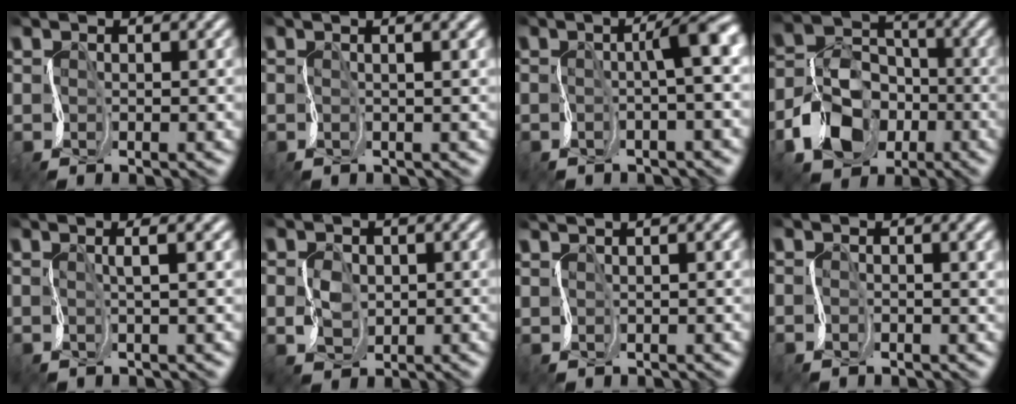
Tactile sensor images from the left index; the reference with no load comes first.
{"total": 2.9, "force": [1.6, 1.1, 2.2], "torque": [-0.022, 0.027, -0.005]}
{"total": 2.9, "force": [0.1, 0.0, 2.9], "torque": [-0.041, 0.014, -0.009]}
{"total": 6.3, "force": [-2.9, 5.1, 2.1], "torque": [-0.053, 0.009, -0.068]}
{"total": 1.7, "force": [1.1, 0.1, 1.2], "torque": [-0.011, 0.012, 0.008]}
{"total": 1.3, "force": [0.6, 1.2, -0.2], "torque": [-0.013, 0.009, 0.011]}
{"total": 2.2, "force": [1.6, 0.9, 1.2], "torque": [-0.004, 0.024, 0.002]}
{"total": 2.0, "force": [0.3, 1.1, 1.6], "torque": [-0.029, 0.011, -0.007]}